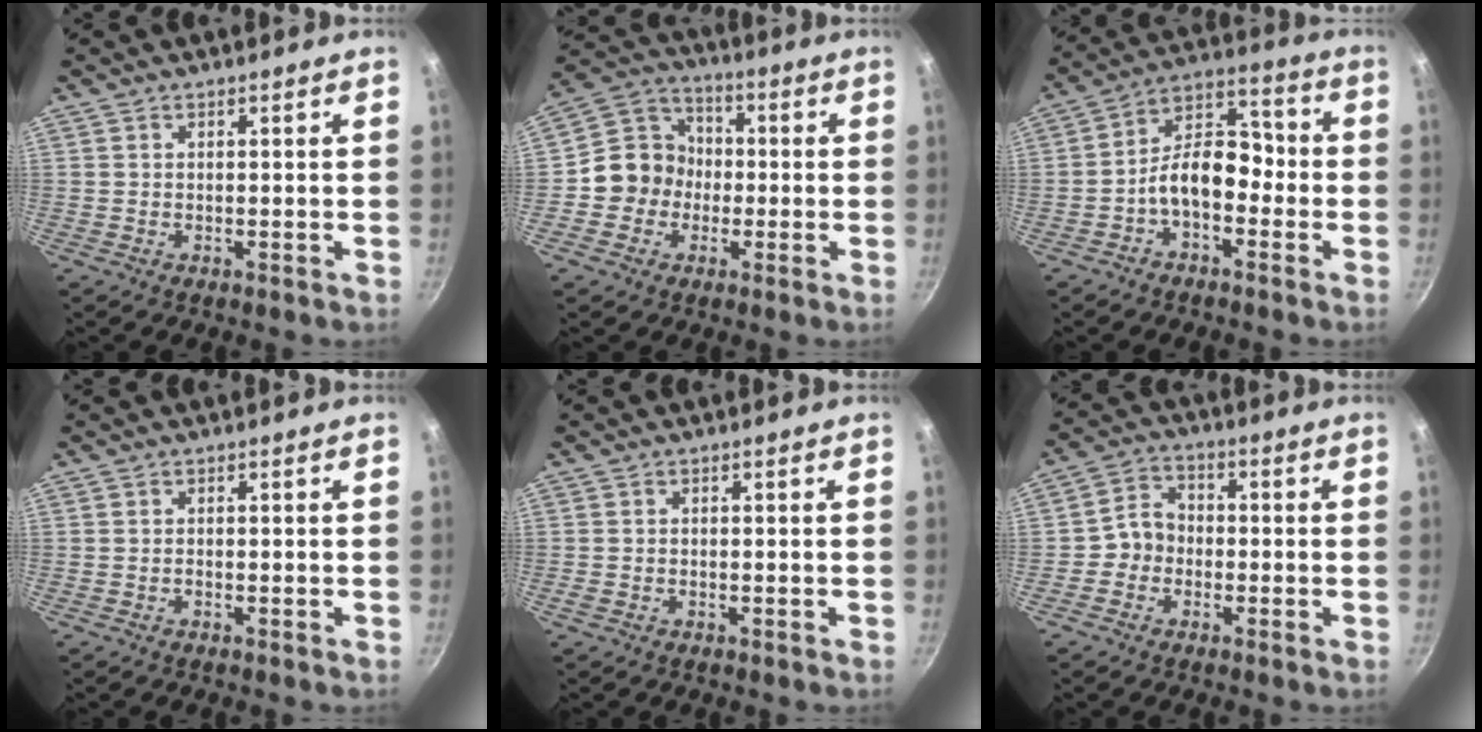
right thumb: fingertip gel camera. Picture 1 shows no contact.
{"total": 10.1, "force": [-1.8, 9.3, 3.4], "torque": [-0.016, 0.032, -0.054]}
{"total": 10.4, "force": [-3.3, 6.5, 7.5], "torque": [-0.092, 0.056, -0.073]}
{"total": 0.0}
{"total": 0.9, "force": [-0.4, 0.6, 0.5], "torque": [-0.011, 0.002, -0.009]}
{"total": 5.2, "force": [-1.5, 4.6, 2.0], "torque": [-0.003, 0.022, -0.039]}